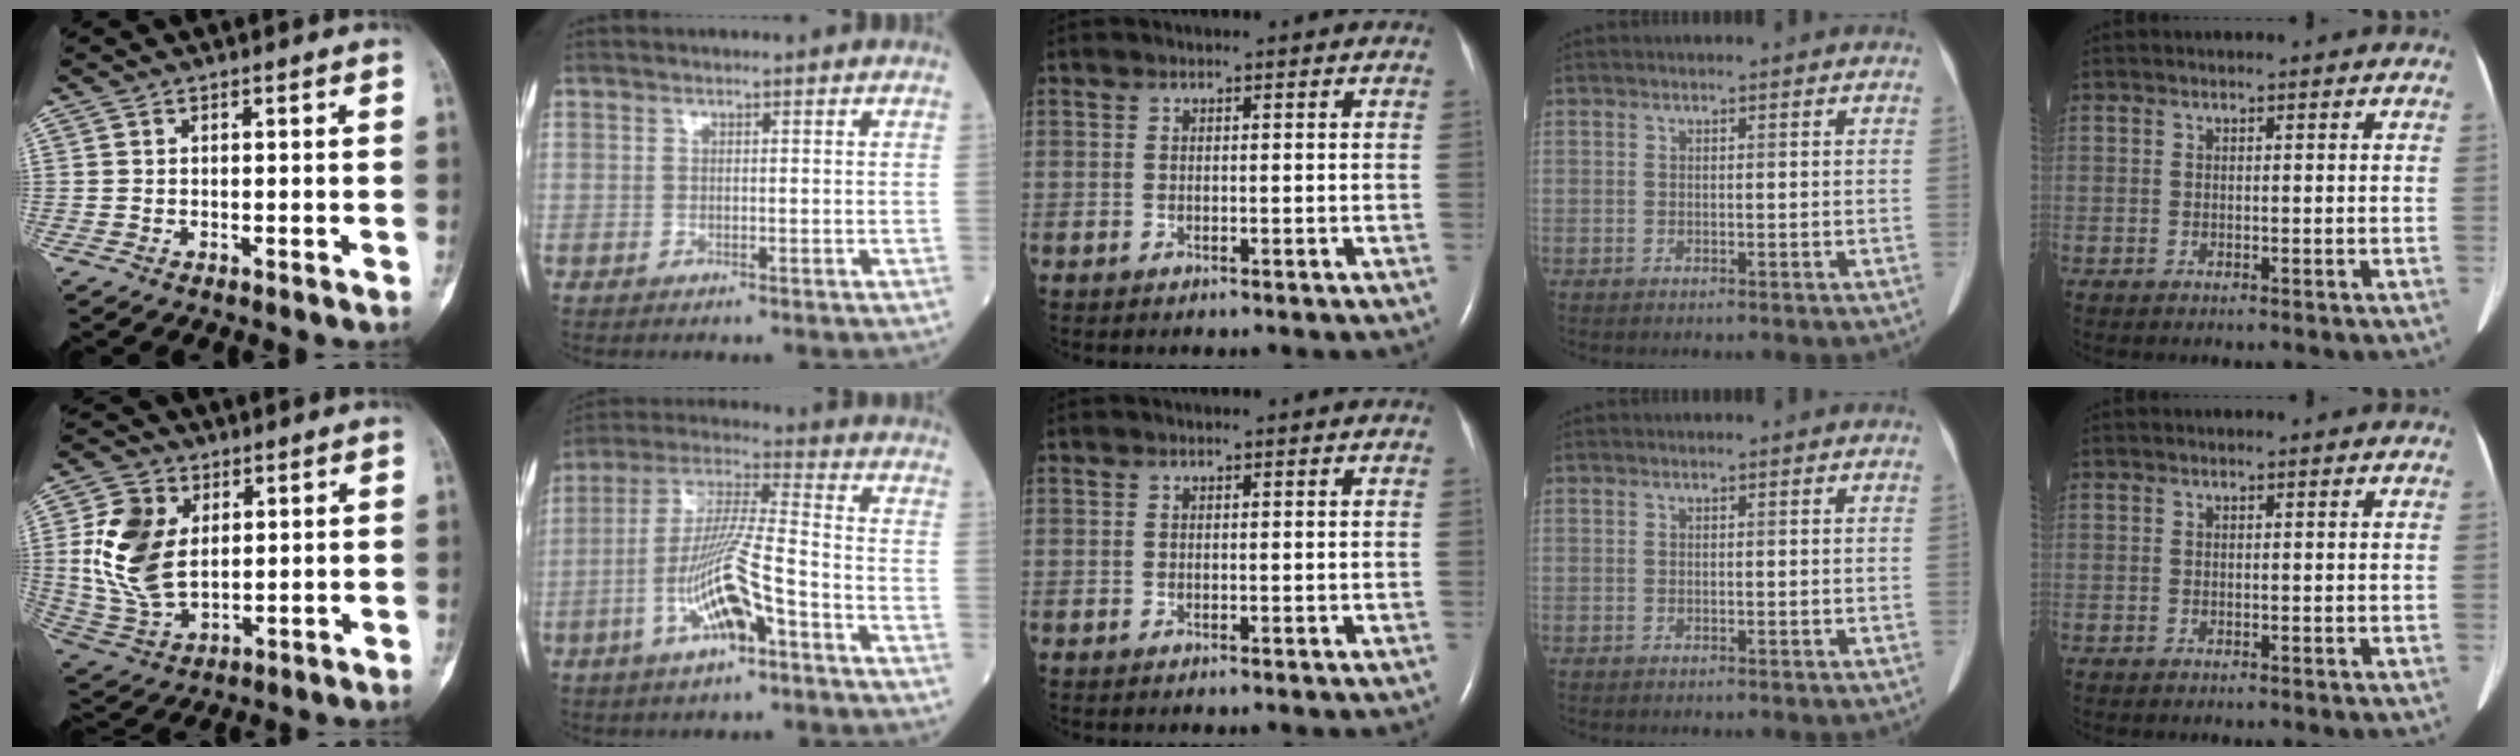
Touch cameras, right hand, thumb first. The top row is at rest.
{"thumb": {"total": 13.5, "force": [2.7, 9.0, 9.7], "torque": [-0.175, -0.012, 0.059]}, "index": {"total": 12.5, "force": [-5.1, 1.7, 11.3], "torque": [-0.225, 0.001, -0.092]}}